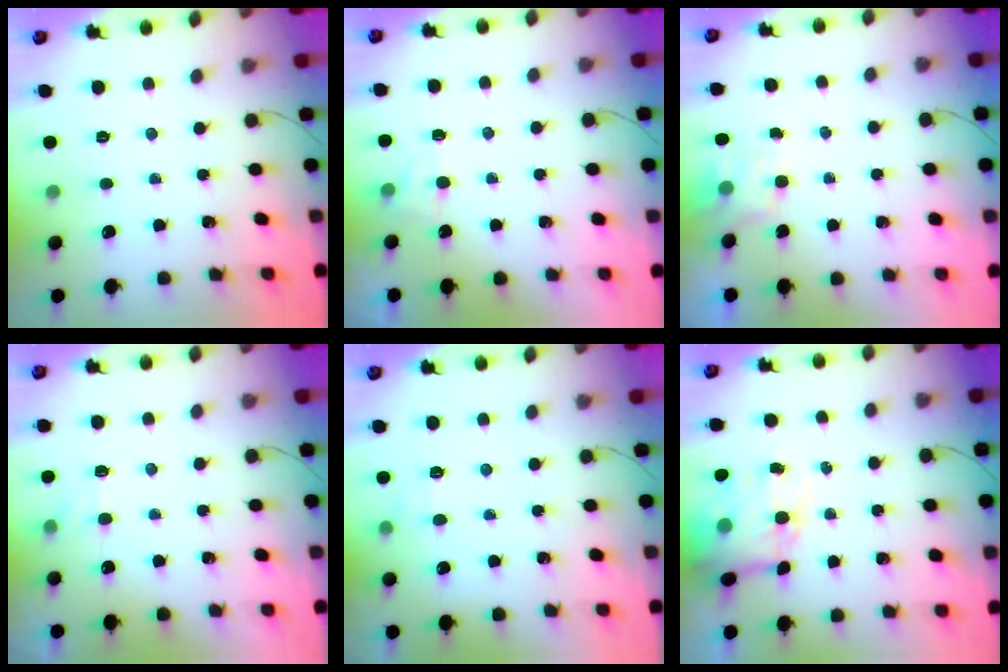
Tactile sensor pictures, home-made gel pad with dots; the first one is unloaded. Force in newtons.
{"total": 4.0, "press": 3.7, "slide": 1.4}
{"total": 4.1, "press": 3.9, "slide": 1.1}
{"total": 5.9, "press": 5.7, "slide": 1.6}
{"total": 6.3, "press": 6.2, "slide": 1.1}
{"total": 12.5, "press": 12.0, "slide": 3.2}